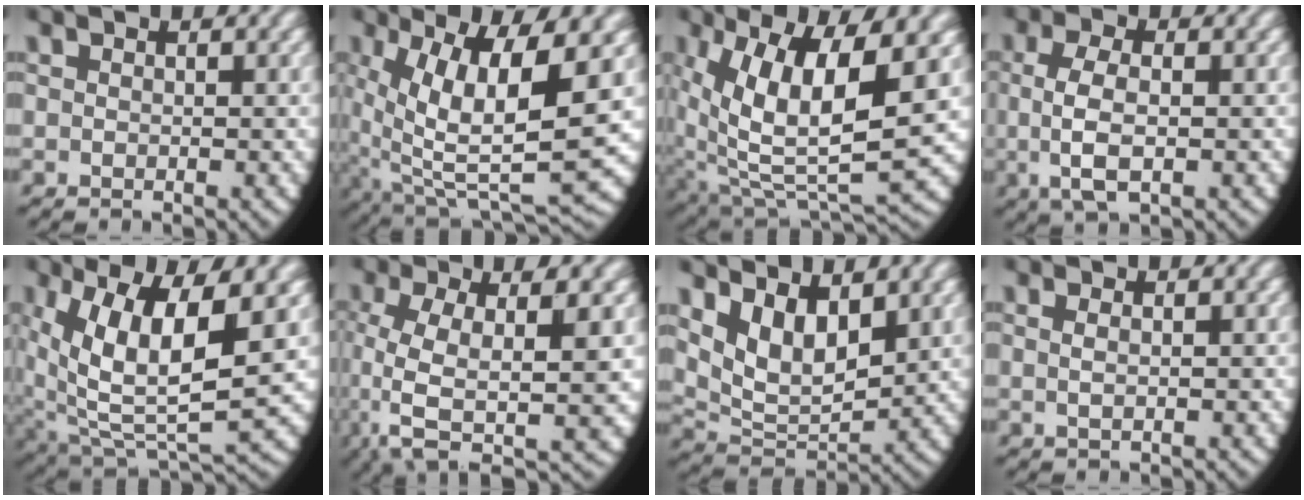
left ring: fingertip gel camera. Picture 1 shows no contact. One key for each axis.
{"total": 13.9, "fx": -0.2, "fy": 7.5, "fz": 11.7, "tx": -0.214, "ty": -0.041, "tz": 0.017}
{"total": 14.3, "fx": 0.8, "fy": 8.6, "fz": 11.3, "tx": -0.224, "ty": -0.046, "tz": 0.035}
{"total": 4.2, "fx": 0.0, "fy": 2.1, "fz": 3.6, "tx": -0.095, "ty": -0.012, "tz": 0.008}
{"total": 12.8, "fx": 1.0, "fy": 7.9, "fz": 10.0, "tx": -0.208, "ty": -0.044, "tz": 0.038}
{"total": 9.2, "fx": -0.3, "fy": 4.7, "fz": 7.9, "tx": -0.163, "ty": -0.031, "tz": 0.009}
{"total": 9.9, "fx": 2.5, "fy": 7.4, "fz": 6.1, "tx": -0.140, "ty": -0.028, "tz": 0.050}
{"total": 0.8, "fx": 0.2, "fy": -0.1, "fz": 0.7, "tx": -0.022, "ty": -0.006, "tz": 0.009}